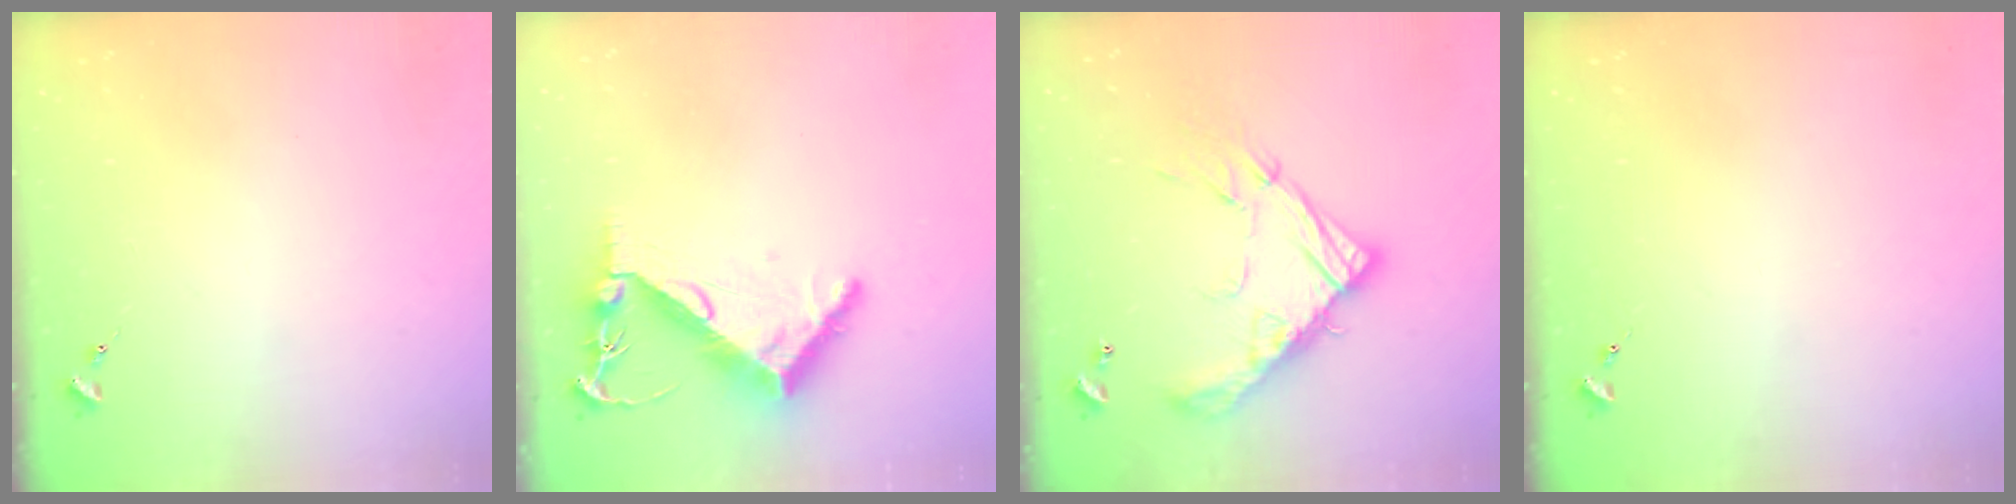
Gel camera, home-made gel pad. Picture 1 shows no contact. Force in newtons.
{"total": 7.8, "press": 7.7, "slide": 1.0}
{"total": 17.3, "press": 17.3, "slide": 1.4}
{"total": 0.0}